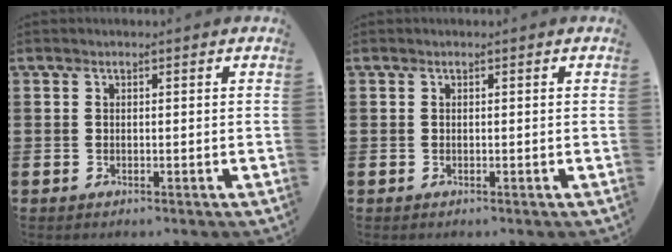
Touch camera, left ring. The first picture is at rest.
{"total": 0.0}